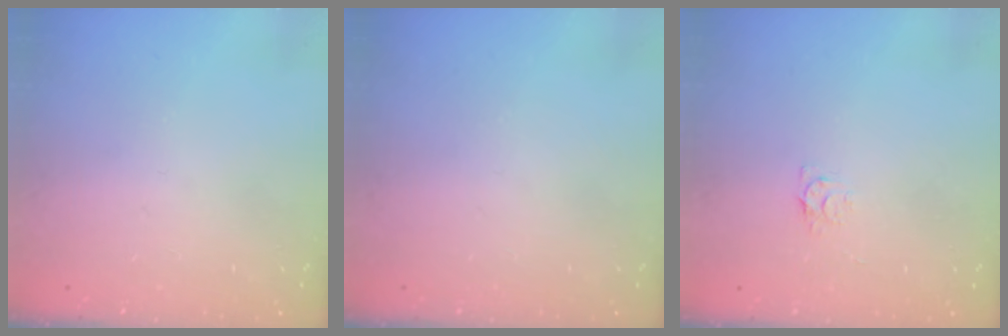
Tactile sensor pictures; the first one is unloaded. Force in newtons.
{"total": 0.0}
{"total": 3.7, "press": 3.6, "slide": 0.4}